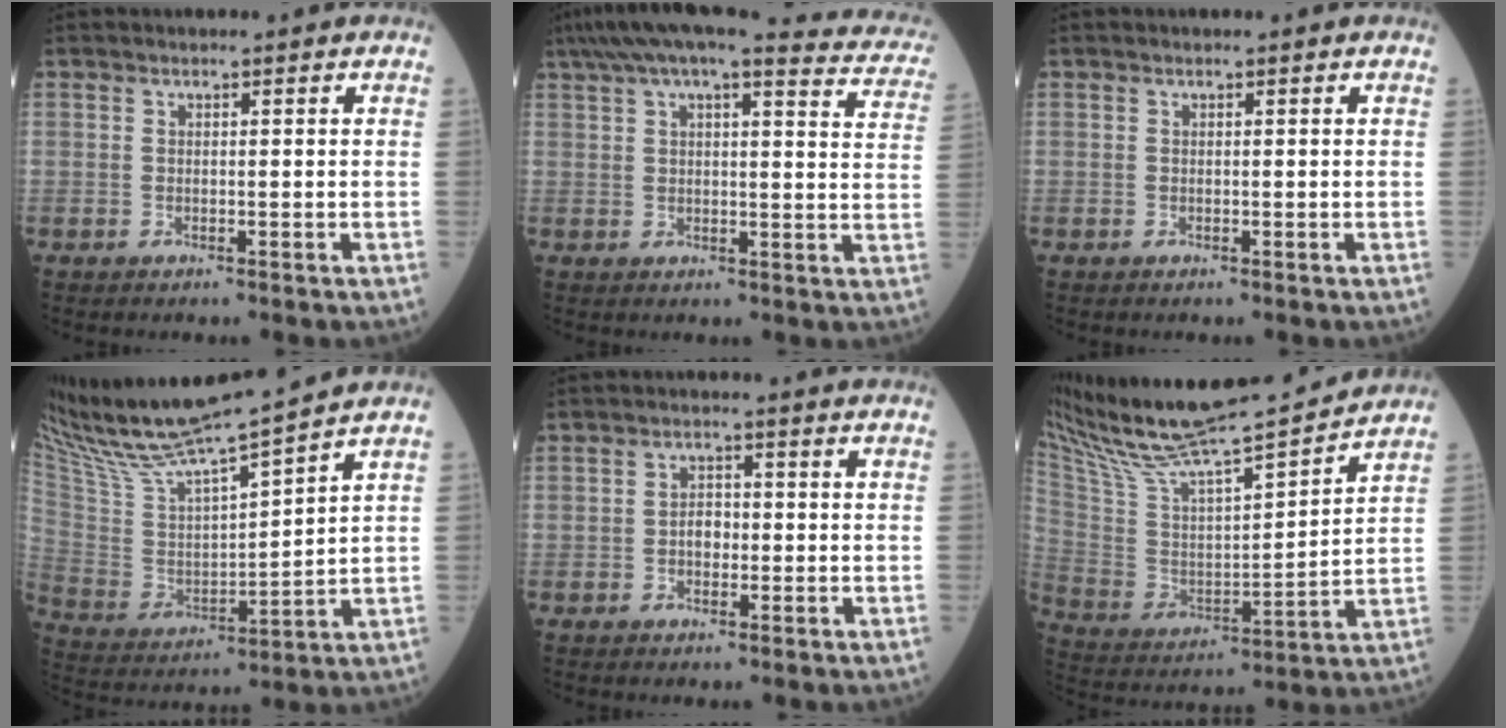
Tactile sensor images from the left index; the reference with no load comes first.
{"total": 23.1, "force": [20.4, 3.6, 10.2], "torque": [-0.153, -0.008, 0.238]}
{"total": 0.0}
{"total": 17.2, "force": [15.6, -0.9, 7.1], "torque": [-0.153, -0.002, 0.295]}
{"total": 2.2, "force": [-0.6, 1.5, 1.5], "torque": [-0.022, 0.004, -0.012]}
{"total": 22.2, "force": [20.2, 0.7, 9.0], "torque": [-0.186, -0.009, 0.345]}